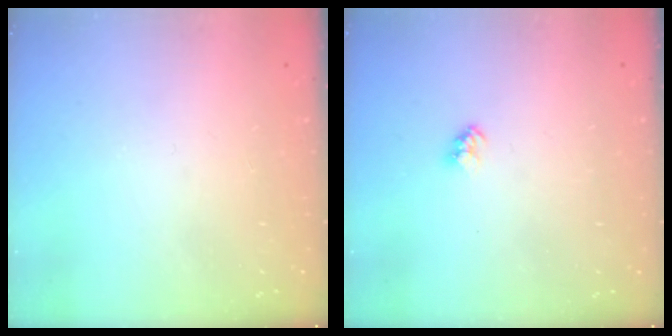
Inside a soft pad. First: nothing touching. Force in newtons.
{"total": 2.4, "press": 2.4, "slide": 0.2}